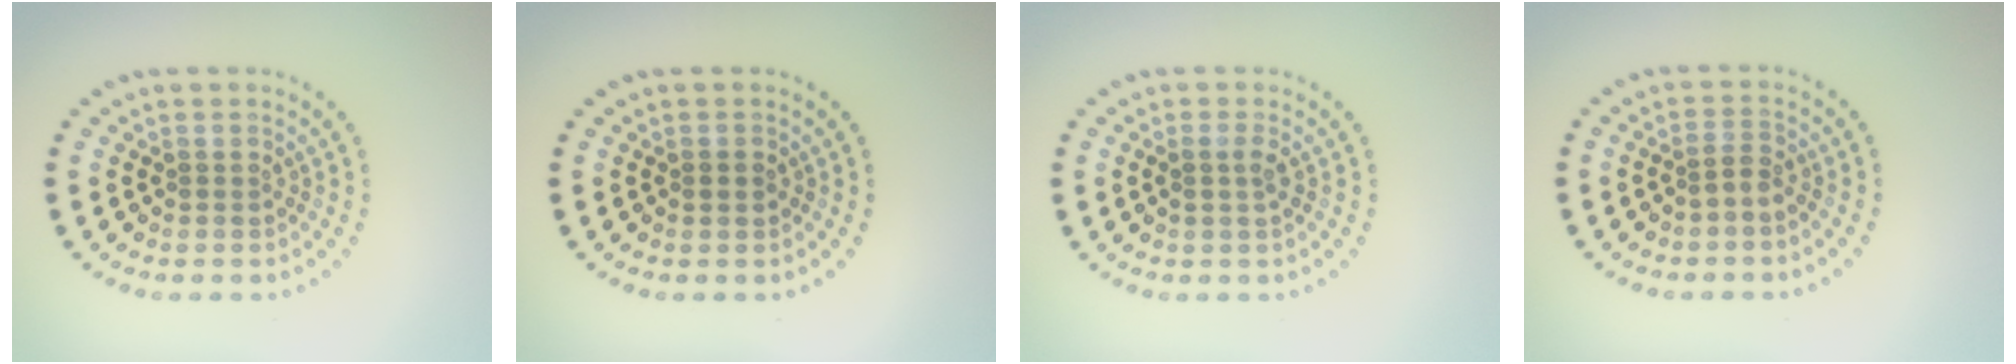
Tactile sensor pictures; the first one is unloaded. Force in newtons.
{"total": 0.8, "press": 0.8, "slide": 0.1}
{"total": 1.2, "press": 1.0, "slide": 0.7}
{"total": 1.3, "press": 1.0, "slide": 0.8}